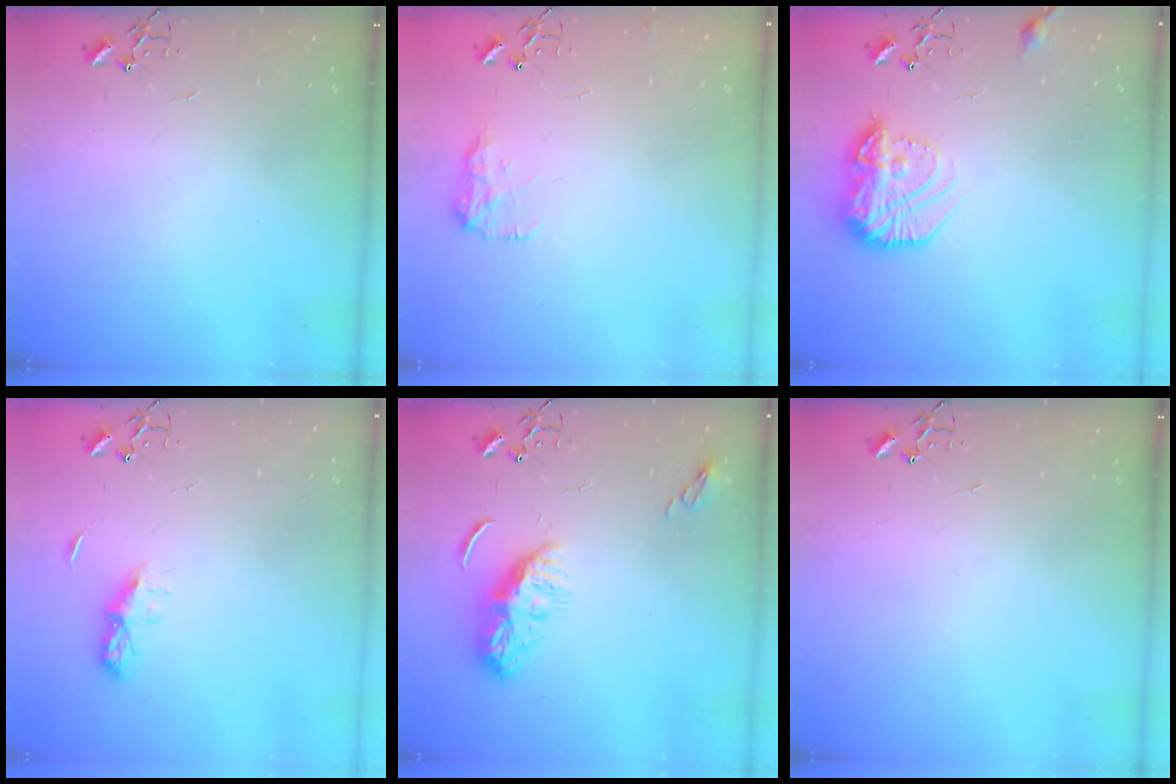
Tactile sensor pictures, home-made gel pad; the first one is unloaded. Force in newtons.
{"total": 8.7, "press": 8.6, "slide": 0.5}
{"total": 15.3, "press": 15.2, "slide": 1.0}
{"total": 6.4, "press": 6.3, "slide": 0.7}
{"total": 8.5, "press": 8.5, "slide": 0.3}
{"total": 0.0}